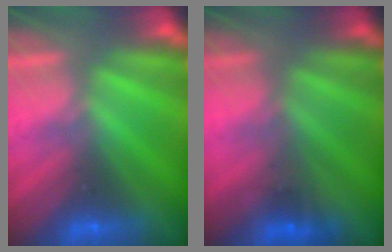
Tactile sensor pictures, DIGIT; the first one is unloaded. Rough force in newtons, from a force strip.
{"total": 1.6}